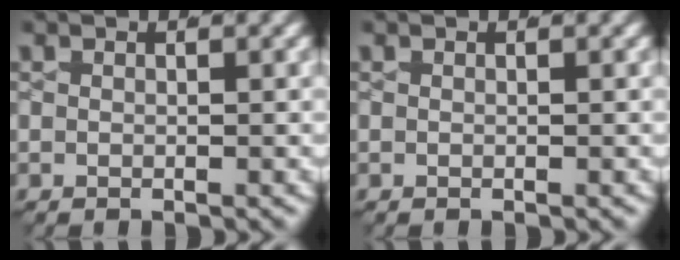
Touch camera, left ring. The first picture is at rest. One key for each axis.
{"total": 0.0}